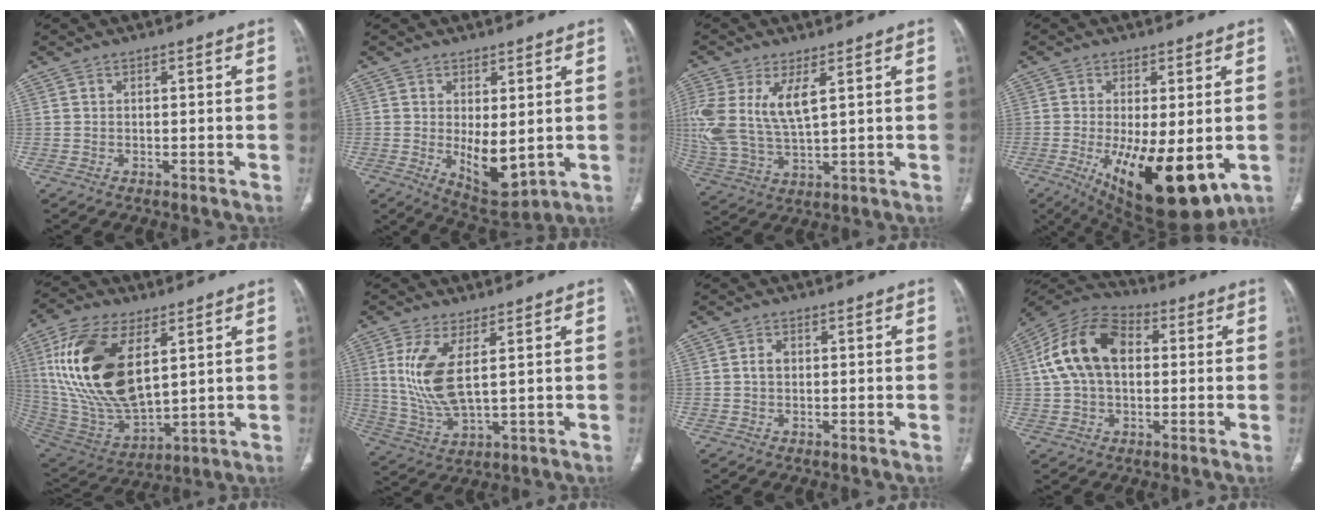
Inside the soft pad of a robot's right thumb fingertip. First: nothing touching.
{"total": 8.4, "force": [-0.4, 3.9, 7.4], "torque": [-0.098, -0.024, 0.014]}
{"total": 13.5, "force": [4.0, 6.0, 11.4], "torque": [-0.270, -0.011, 0.093]}
{"total": 17.5, "force": [-4.7, 6.7, 15.5], "torque": [-0.232, -0.027, -0.051]}
{"total": 23.4, "force": [6.8, 11.9, 18.9], "torque": [-0.371, -0.032, 0.135]}
{"total": 10.6, "force": [2.7, 3.8, 9.6], "torque": [-0.217, -0.021, 0.067]}
{"total": 1.8, "force": [0.1, 1.3, 1.2], "torque": [-0.020, 0.007, 0.001]}
{"total": 15.5, "force": [2.3, 10.1, 11.6], "torque": [-0.211, 0.031, 0.032]}